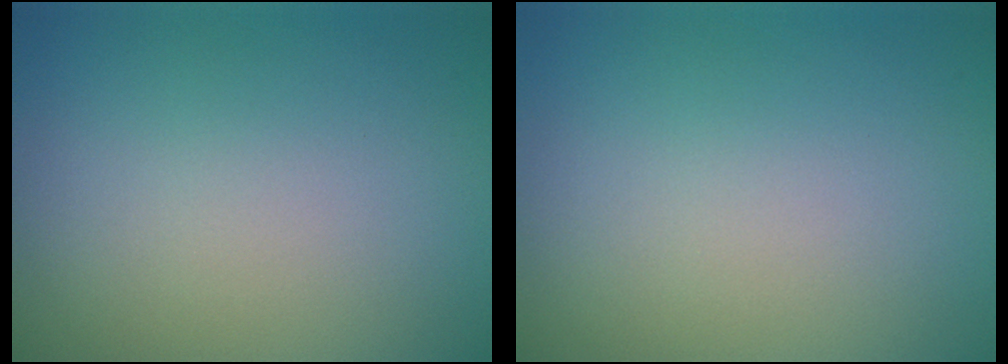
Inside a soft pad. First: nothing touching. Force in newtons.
{"total": 0.0}